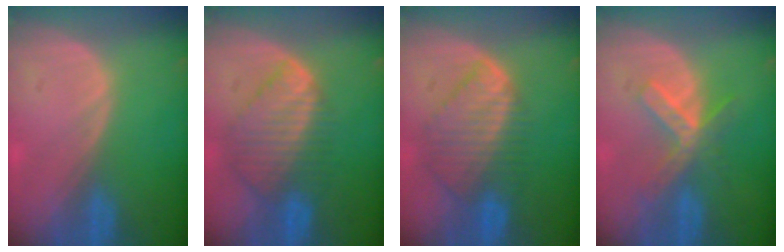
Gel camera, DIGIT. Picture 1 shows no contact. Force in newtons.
{"total": 8.7, "press": 7.7, "slide": 4.0}
{"total": 8.4, "press": 7.6, "slide": 3.6}
{"total": 5.5, "press": 5.3, "slide": 1.3}